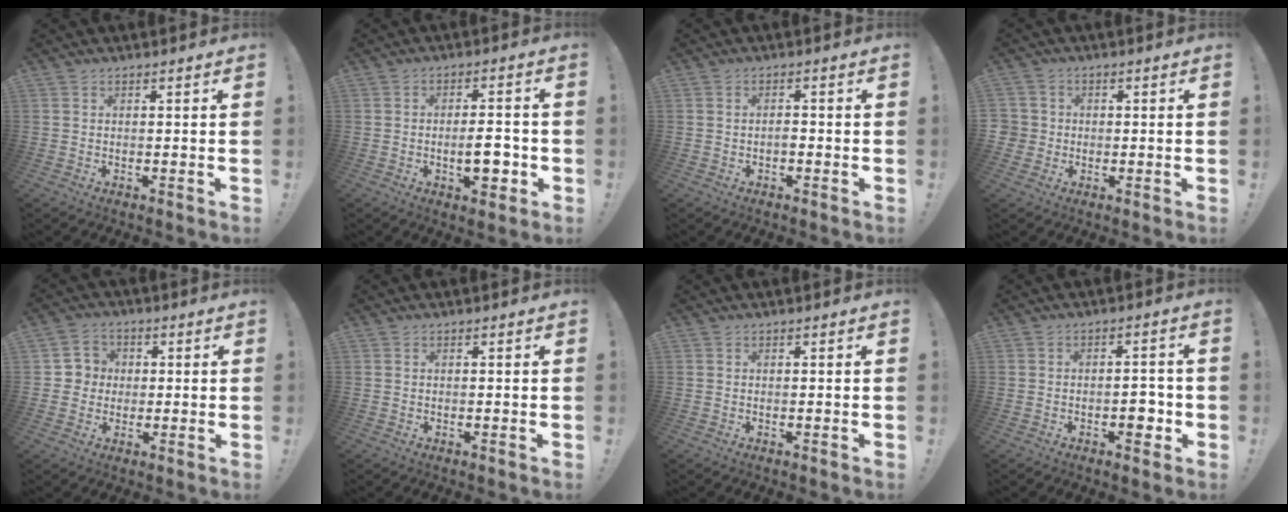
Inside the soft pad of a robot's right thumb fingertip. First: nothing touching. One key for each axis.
{"total": 7.8, "fx": -2.1, "fy": 3.2, "fz": 6.8, "tx": -0.086, "ty": 0.007, "tz": -0.034}
{"total": 1.8, "fx": -0.9, "fy": 1.0, "fz": 1.1, "tx": -0.022, "ty": 0.006, "tz": -0.016}
{"total": 3.8, "fx": -0.4, "fy": 3.7, "fz": 0.9, "tx": -0.008, "ty": 0.007, "tz": -0.007}
{"total": 6.2, "fx": 0.2, "fy": 6.1, "fz": 1.1, "tx": -0.011, "ty": 0.004, "tz": 0.006}
{"total": 0.0}
{"total": 0.0}
{"total": 5.6, "fx": -2.0, "fy": 3.4, "fz": 3.9, "tx": -0.035, "ty": 0.009, "tz": -0.035}